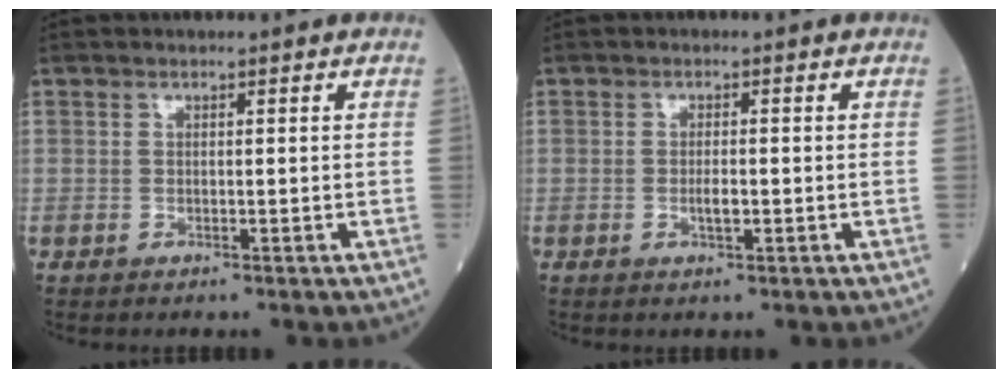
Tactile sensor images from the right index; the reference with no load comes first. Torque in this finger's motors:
{"motor_torque": [0.24, -0.01, 0.15, 0.06]}